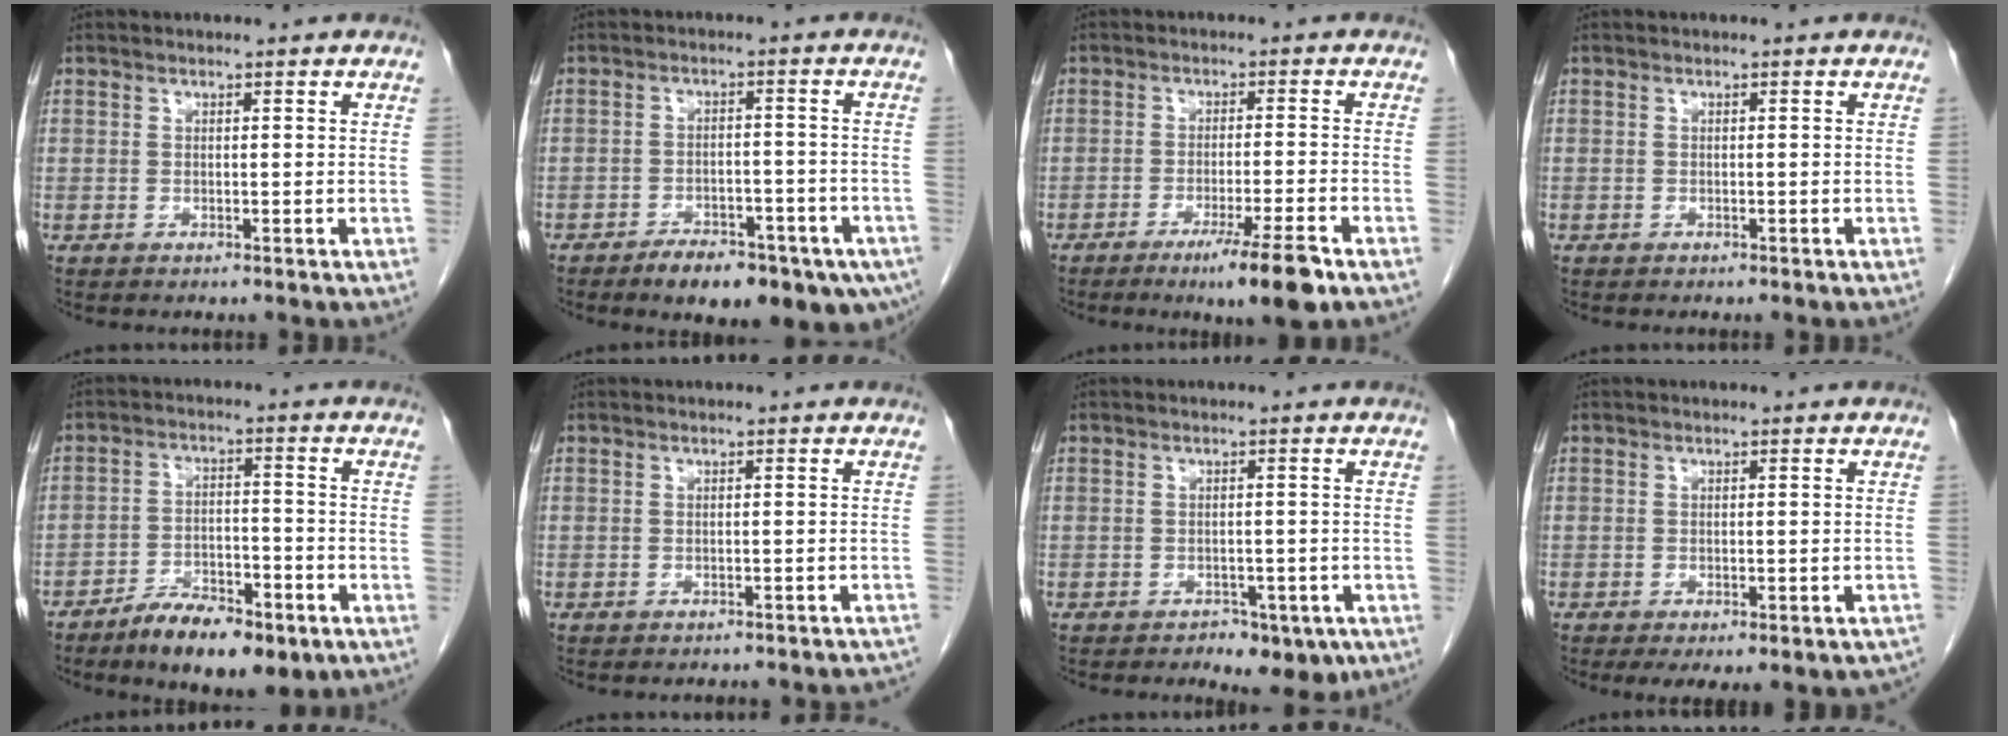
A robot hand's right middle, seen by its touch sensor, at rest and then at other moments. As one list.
[{"total": 12.7, "force": [-8.6, 4.7, 8.0], "torque": [-0.080, 0.007, -0.121]}, {"total": 7.7, "force": [-4.8, -0.4, 6.0], "torque": [-0.092, -0.019, -0.078]}, {"total": 0.0}, {"total": 10.2, "force": [-6.8, 3.6, 6.7], "torque": [-0.106, 0.002, -0.109]}, {"total": 8.8, "force": [-8.1, 2.6, 2.4], "torque": [-0.025, 0.002, -0.078]}, {"total": 5.5, "force": [-3.7, 2.9, 2.8], "torque": [-0.026, 0.005, -0.046]}, {"total": 8.5, "force": [-6.2, 3.3, 4.7], "torque": [-0.059, 0.004, -0.074]}]